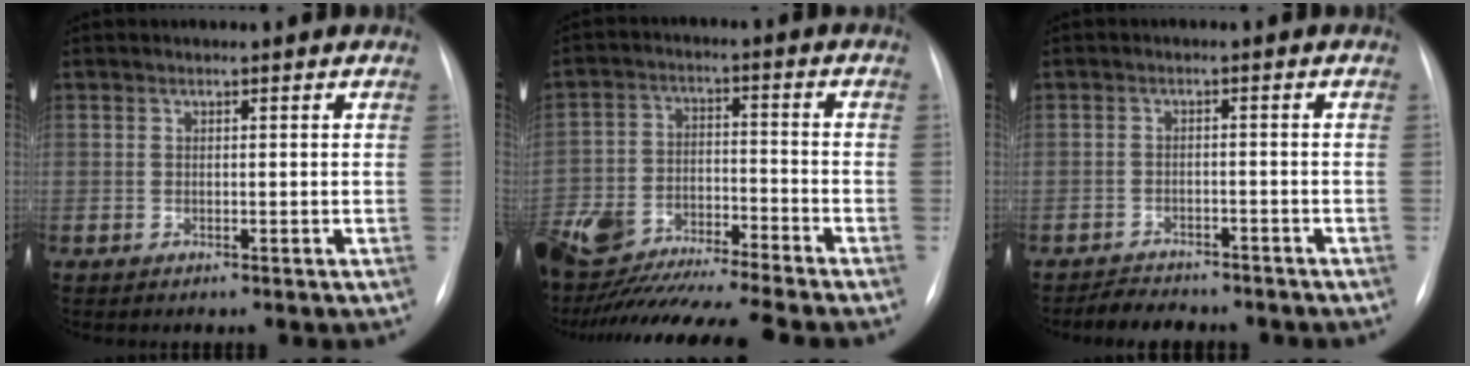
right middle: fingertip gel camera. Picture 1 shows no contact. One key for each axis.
{"total": 21.3, "fx": -19.1, "fy": 1.1, "fz": 9.4, "tx": -0.211, "ty": -0.025, "tz": -0.321}
{"total": 6.2, "fx": -5.6, "fy": 2.0, "fz": 1.8, "tx": -0.038, "ty": -0.005, "tz": -0.074}